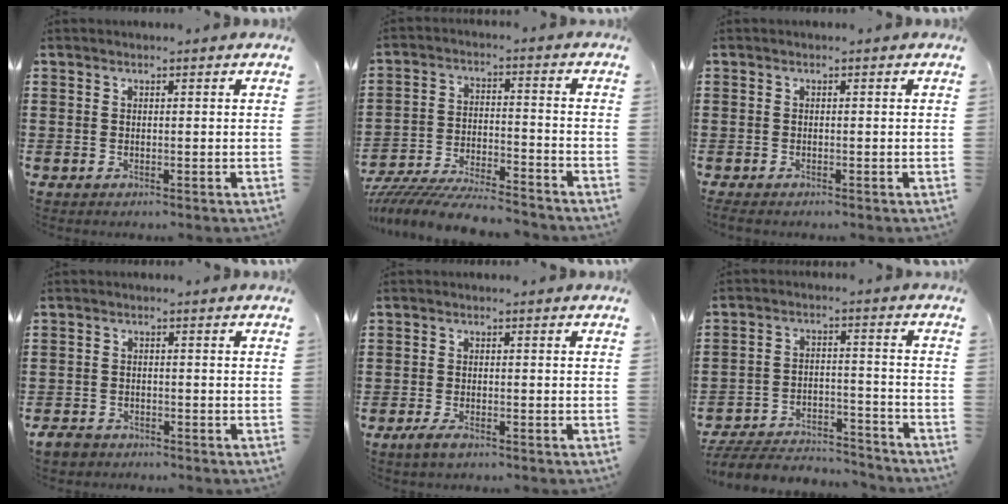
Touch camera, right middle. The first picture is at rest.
{"total": 8.3, "force": [-8.0, 0.6, 2.2], "torque": [-0.042, 0.008, -0.156]}
{"total": 0.7, "force": [-0.7, 0.1, 0.2], "torque": [-0.007, -0.005, -0.012]}
{"total": 2.1, "force": [-1.9, 0.9, 0.5], "torque": [-0.022, -0.001, -0.040]}
{"total": 2.0, "force": [-1.3, 0.7, 1.3], "torque": [-0.032, -0.003, -0.026]}
{"total": 5.3, "force": [-5.1, 1.0, 1.0], "torque": [-0.031, 0.004, -0.106]}